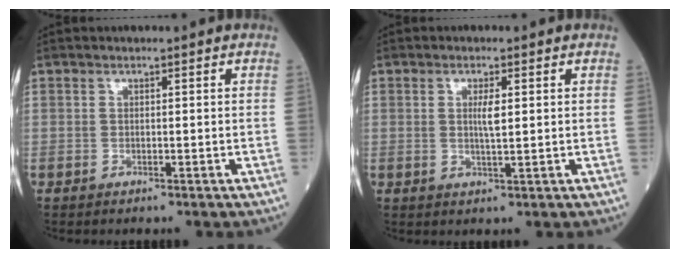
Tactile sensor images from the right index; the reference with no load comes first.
{"total": 2.7, "force": [0.7, 0.3, 2.6], "torque": [-0.052, -0.002, 0.014]}